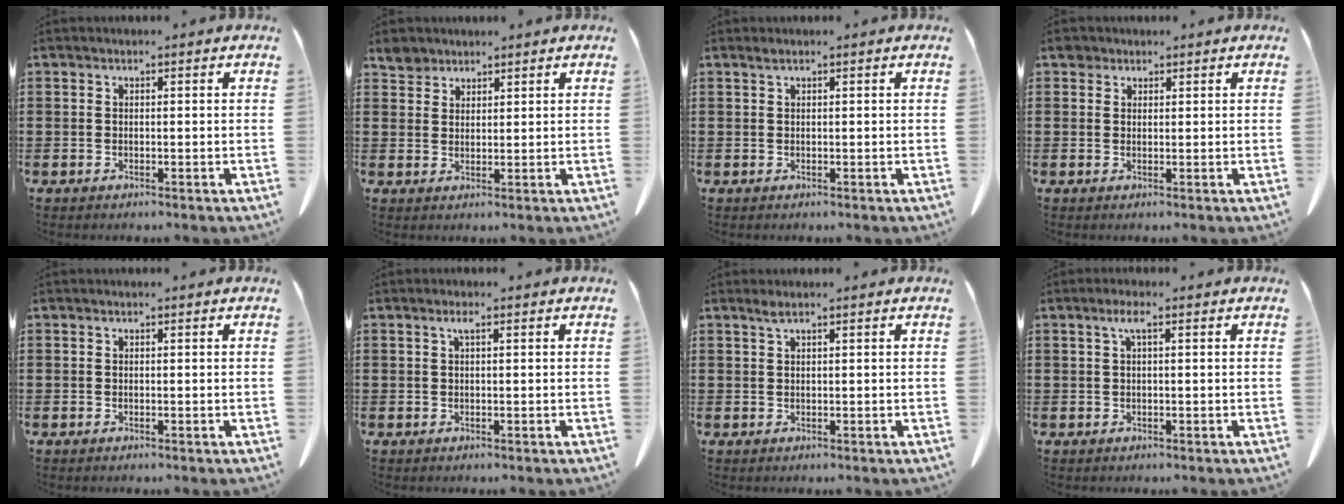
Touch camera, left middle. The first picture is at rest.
{"total": 3.0, "force": [2.6, 1.5, 0.5], "torque": [-0.020, 0.002, 0.052]}
{"total": 0.7, "force": [0.5, 0.0, 0.5], "torque": [-0.011, -0.002, 0.010]}
{"total": 1.6, "force": [1.3, 0.9, 0.3], "torque": [-0.010, 0.001, 0.027]}
{"total": 0.0}
{"total": 1.3, "force": [0.5, 0.3, 1.2], "torque": [-0.025, 0.003, 0.007]}
{"total": 1.2, "force": [0.7, 0.0, 0.9], "torque": [-0.021, -0.002, 0.014]}
{"total": 2.1, "force": [0.6, 0.4, 2.0], "torque": [-0.041, 0.004, 0.009]}